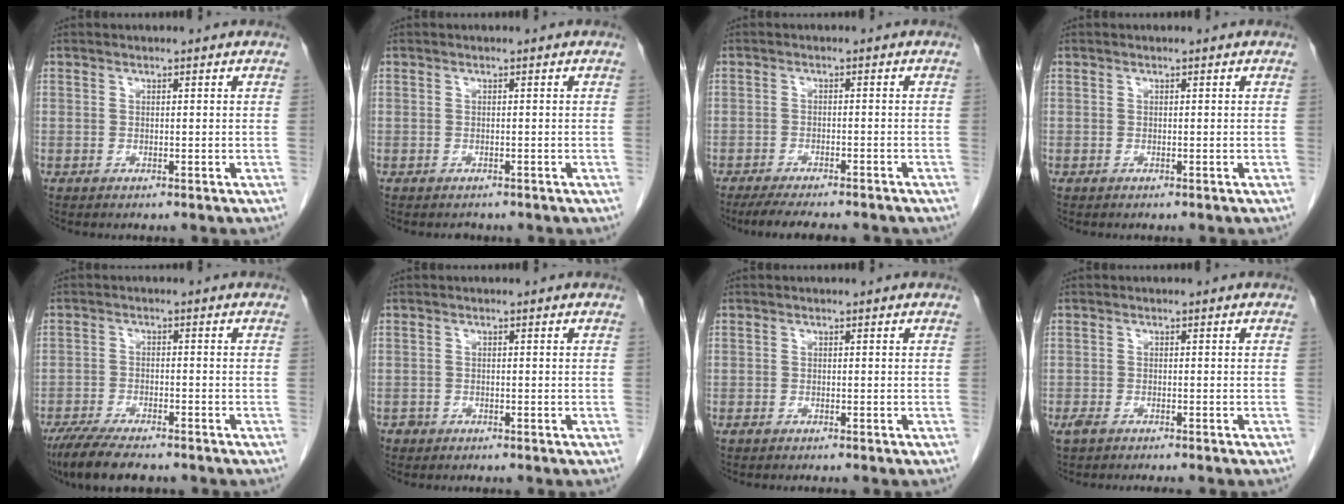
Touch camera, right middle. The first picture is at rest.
{"total": 1.0, "force": [-0.9, 0.5, 0.0], "torque": [-0.006, -0.001, -0.014]}
{"total": 11.1, "force": [-9.6, 2.1, 5.3], "torque": [-0.071, -0.012, -0.128]}
{"total": 0.0}
{"total": 9.5, "force": [-7.8, 1.9, 5.2], "torque": [-0.086, -0.020, -0.128]}
{"total": 1.1, "force": [-0.8, 0.7, -0.1], "torque": [-0.006, 0.003, -0.015]}
{"total": 1.3, "force": [-1.2, 0.2, 0.6], "torque": [-0.011, -0.002, -0.015]}
{"total": 4.6, "force": [-3.8, 1.1, 2.5], "torque": [-0.038, -0.010, -0.055]}